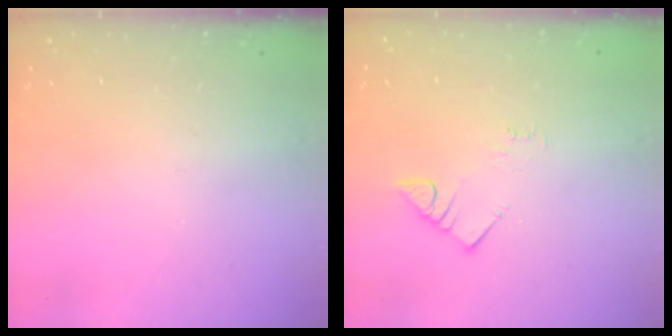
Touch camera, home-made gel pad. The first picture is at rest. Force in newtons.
{"total": 2.5, "press": 2.4, "slide": 0.4}